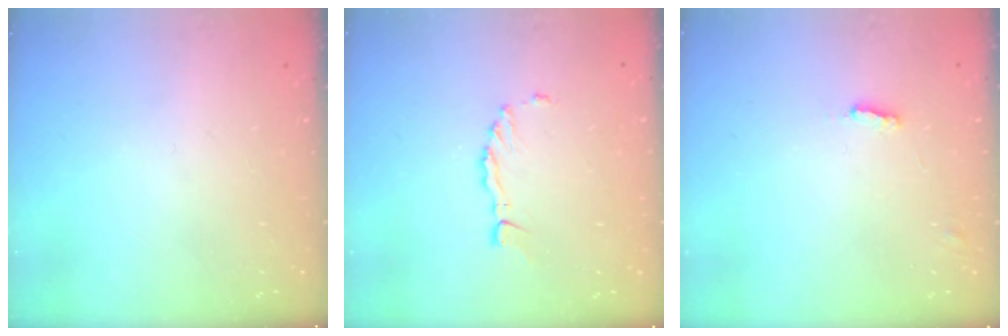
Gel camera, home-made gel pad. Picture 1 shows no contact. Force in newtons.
{"total": 2.1, "press": 2.1, "slide": 0.2}
{"total": 1.9, "press": 1.9, "slide": 0.2}